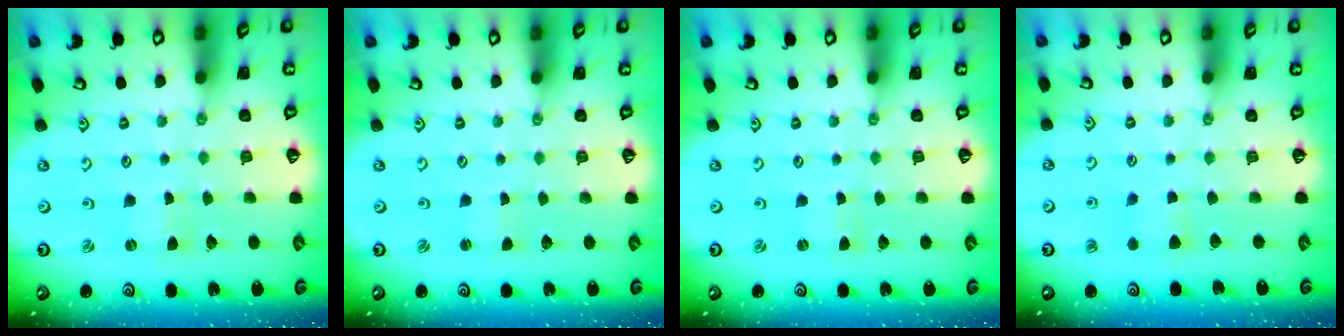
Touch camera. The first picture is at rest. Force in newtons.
{"total": 0.0}
{"total": 0.0}
{"total": 3.7, "press": 3.6, "slide": 0.5}